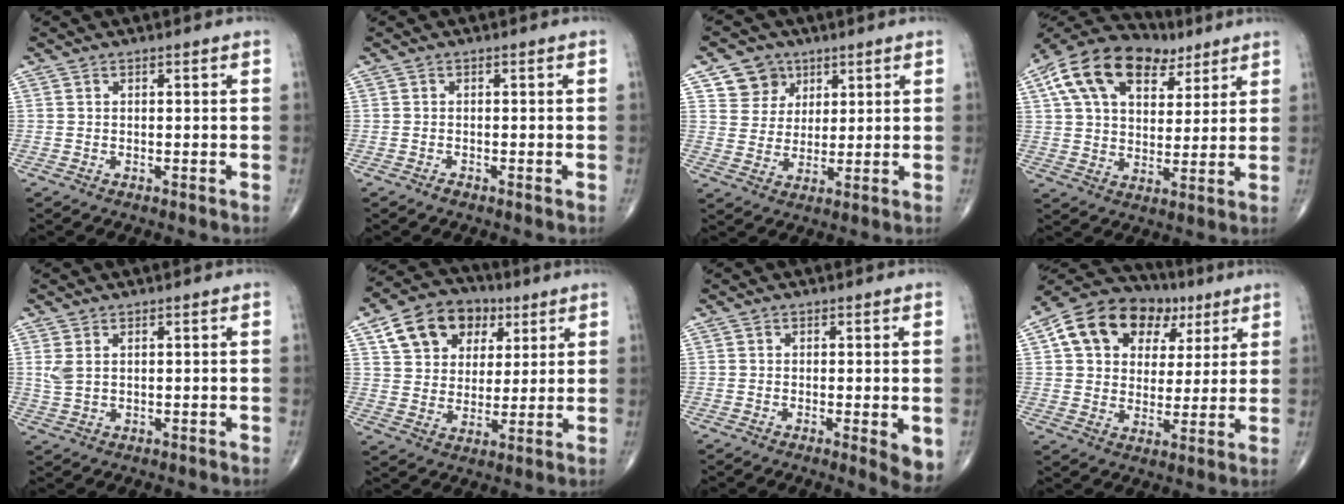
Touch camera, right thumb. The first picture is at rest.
{"total": 0.6, "force": [-0.5, 0.2, 0.2], "torque": [-0.006, -0.002, -0.012]}
{"total": 7.1, "force": [3.6, 5.9, 1.2], "torque": [0.010, -0.020, 0.067]}
{"total": 19.3, "force": [9.5, 11.5, 12.3], "torque": [-0.197, 0.005, 0.162]}
{"total": 2.8, "force": [1.0, 1.6, 2.1], "torque": [-0.046, 0.004, 0.026]}
{"total": 14.0, "force": [6.2, 10.4, 7.0], "torque": [-0.089, -0.005, 0.105]}
{"total": 4.4, "force": [-0.9, 1.3, 4.1], "torque": [-0.055, -0.012, -0.014]}
{"total": 17.4, "force": [6.6, 12.8, 9.7], "torque": [-0.131, 0.011, 0.106]}